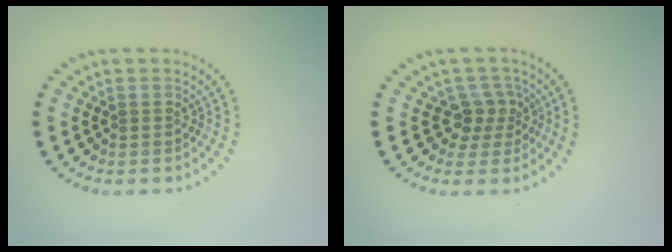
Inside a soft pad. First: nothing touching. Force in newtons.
{"total": 2.4, "press": 1.9, "slide": 1.6}